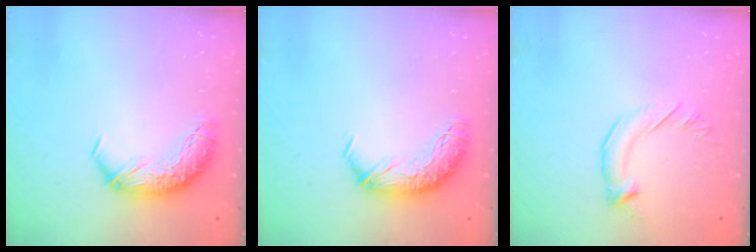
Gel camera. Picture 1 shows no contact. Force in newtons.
{"total": 0.0}
{"total": 2.9, "press": 2.9, "slide": 0.5}